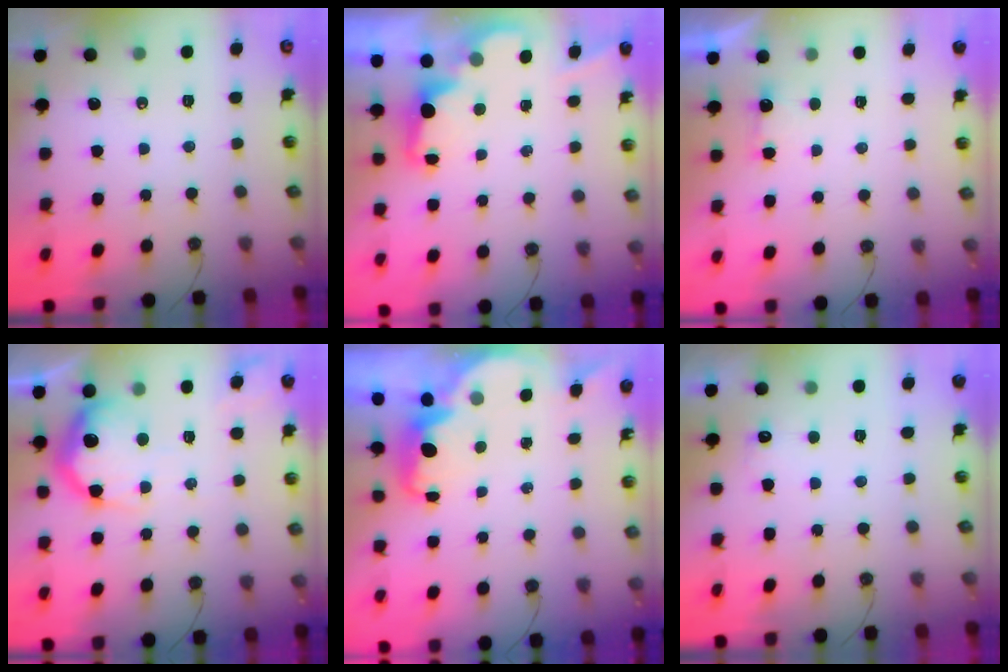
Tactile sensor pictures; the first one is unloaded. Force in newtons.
{"total": 2.9, "press": 2.9, "slide": 0.6}
{"total": 1.8, "press": 1.6, "slide": 0.9}
{"total": 20.2, "press": 20.2, "slide": 1.2}
{"total": 2.2, "press": 2.1, "slide": 0.6}
{"total": 5.1, "press": 5.0, "slide": 1.2}